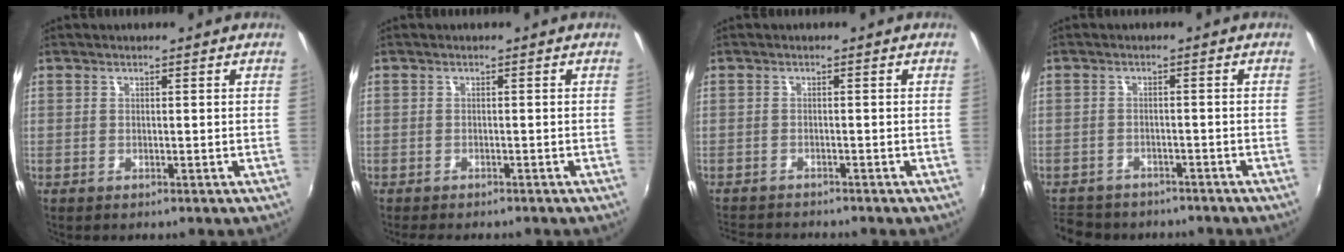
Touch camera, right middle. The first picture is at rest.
{"total": 3.4, "force": [-2.9, 0.9, 1.4], "torque": [-0.033, -0.012, -0.047]}
{"total": 5.6, "force": [-5.3, 0.6, 1.5], "torque": [-0.044, -0.016, -0.089]}
{"total": 9.6, "force": [-7.9, 4.5, 2.9], "torque": [-0.085, -0.010, -0.120]}